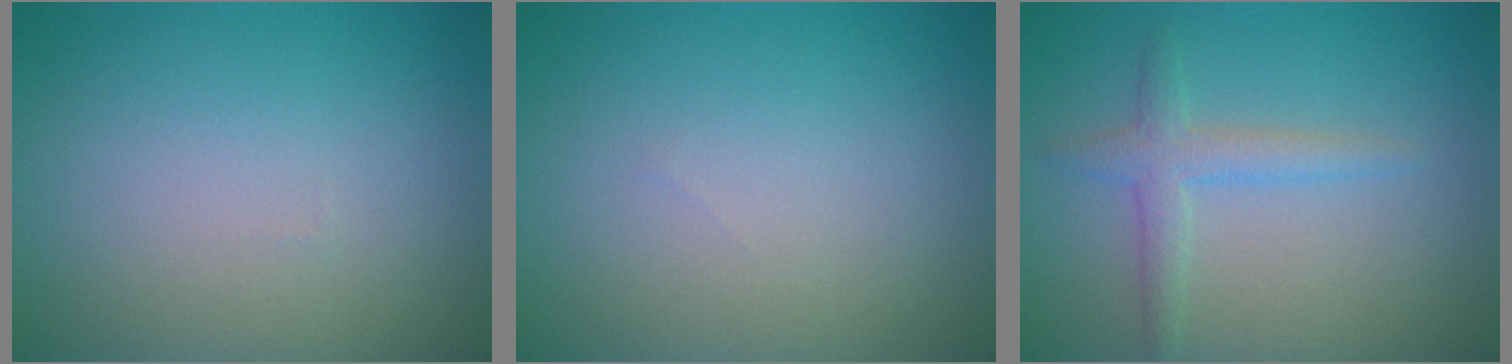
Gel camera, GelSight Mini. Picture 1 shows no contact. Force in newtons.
{"total": 0.0}
{"total": 2.3, "press": 2.3, "slide": 0.1}